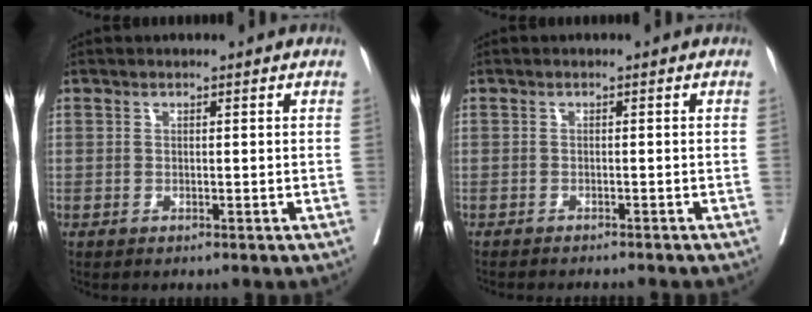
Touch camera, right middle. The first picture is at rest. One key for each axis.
{"total": 6.3, "fx": -5.8, "fy": 0.6, "fz": 2.4, "tx": -0.019, "ty": -0.011, "tz": -0.073}